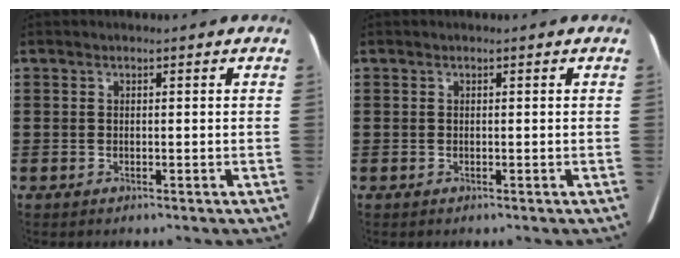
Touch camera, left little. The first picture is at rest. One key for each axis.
{"total": 0.0}